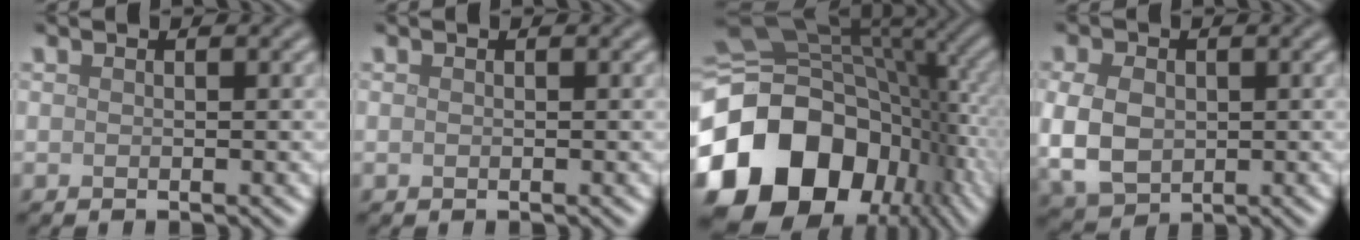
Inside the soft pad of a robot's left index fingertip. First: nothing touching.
{"total": 0.0}
{"total": 19.5, "force": [-6.3, 14.3, 11.6], "torque": [-0.268, -0.024, -0.106]}
{"total": 6.0, "force": [-0.2, 4.6, 3.9], "torque": [-0.102, -0.007, 0.002]}